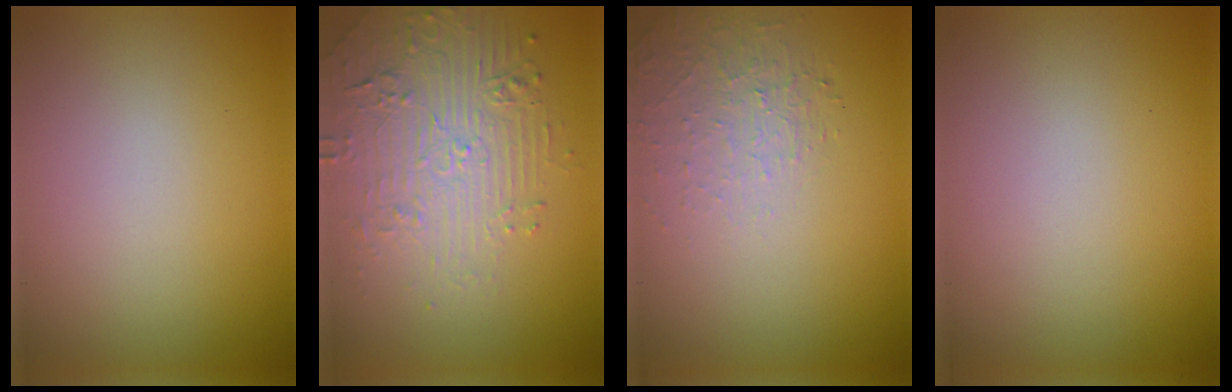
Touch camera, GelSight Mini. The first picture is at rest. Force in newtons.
{"total": 4.7, "press": 3.5, "slide": 3.2}
{"total": 1.4, "press": 0.6, "slide": 1.3}
{"total": 0.0}